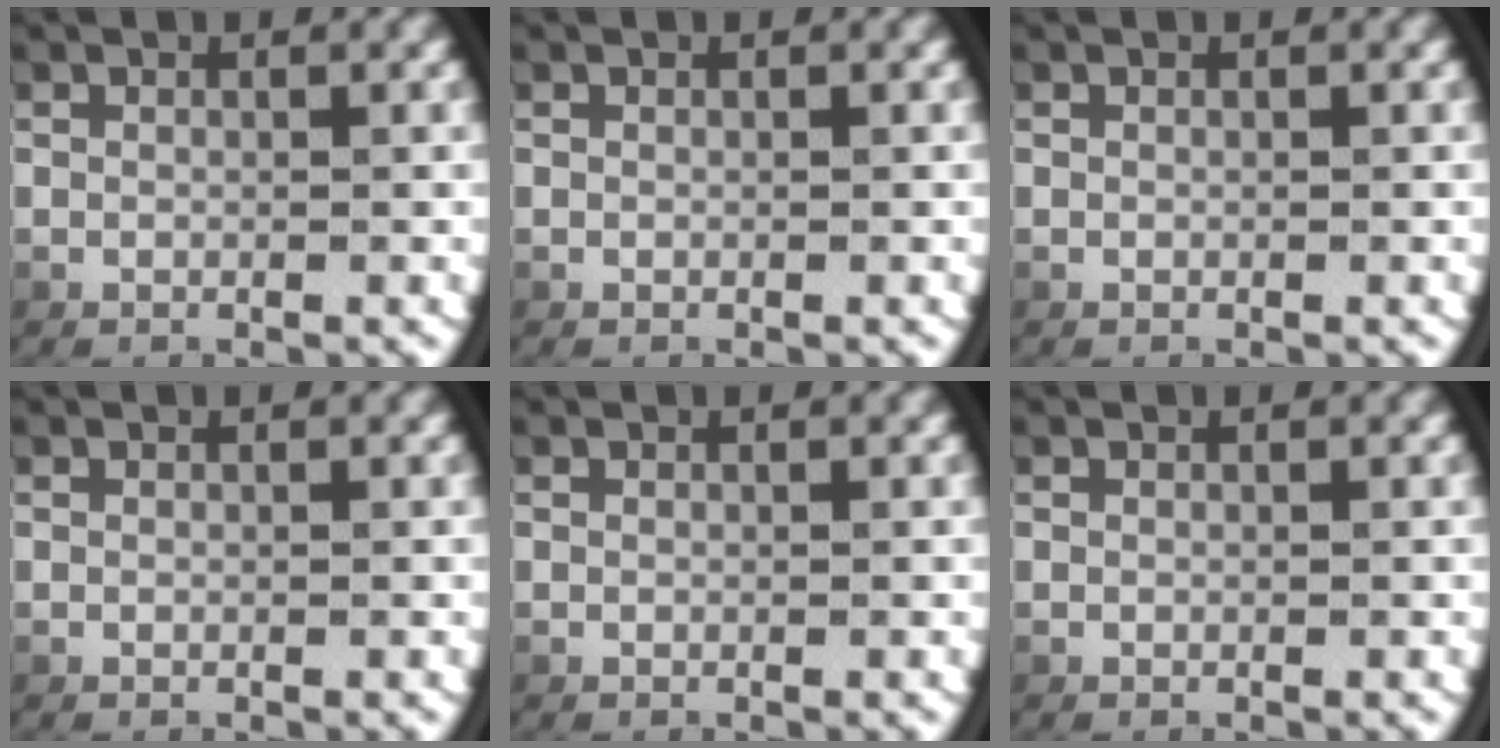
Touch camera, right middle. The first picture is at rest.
{"total": 1.4, "force": [0.1, -1.3, -0.4], "torque": [0.005, -0.007, 0.011]}
{"total": 0.0}
{"total": 0.0}
{"total": 0.0}
{"total": 0.0}